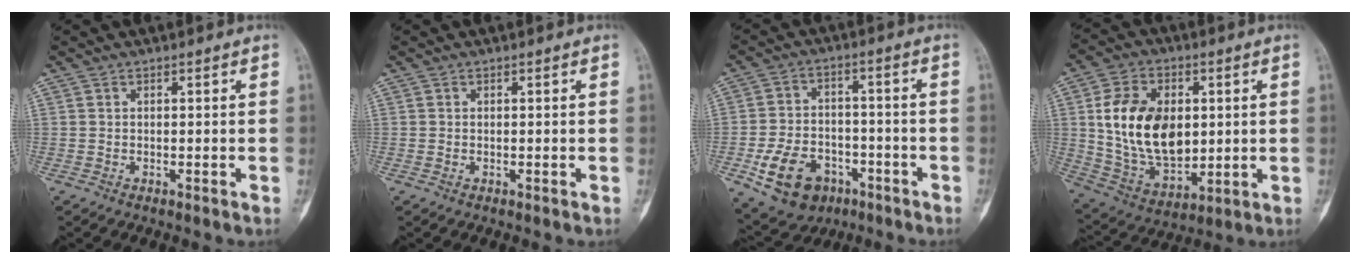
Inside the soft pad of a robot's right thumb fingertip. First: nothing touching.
{"total": 0.0}
{"total": 13.2, "force": [-5.7, 9.4, 7.2], "torque": [-0.108, 0.032, -0.084]}
{"total": 19.1, "force": [2.4, 12.4, 14.3], "torque": [-0.221, -0.015, 0.057]}